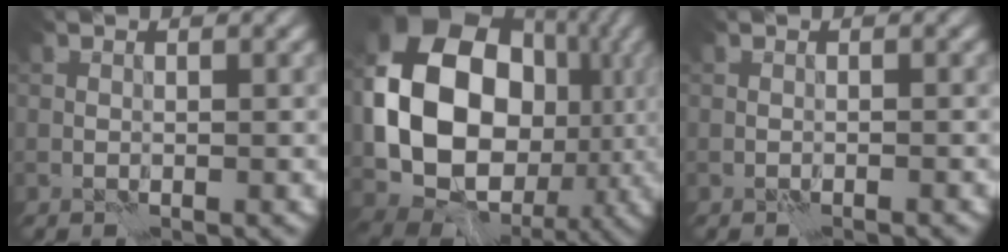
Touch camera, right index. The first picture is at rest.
{"total": 15.6, "force": [-0.4, 12.5, 9.4], "torque": [-0.169, -0.010, -0.012]}
{"total": 0.8, "force": [-0.7, -0.2, -0.4], "torque": [0.012, -0.005, -0.014]}